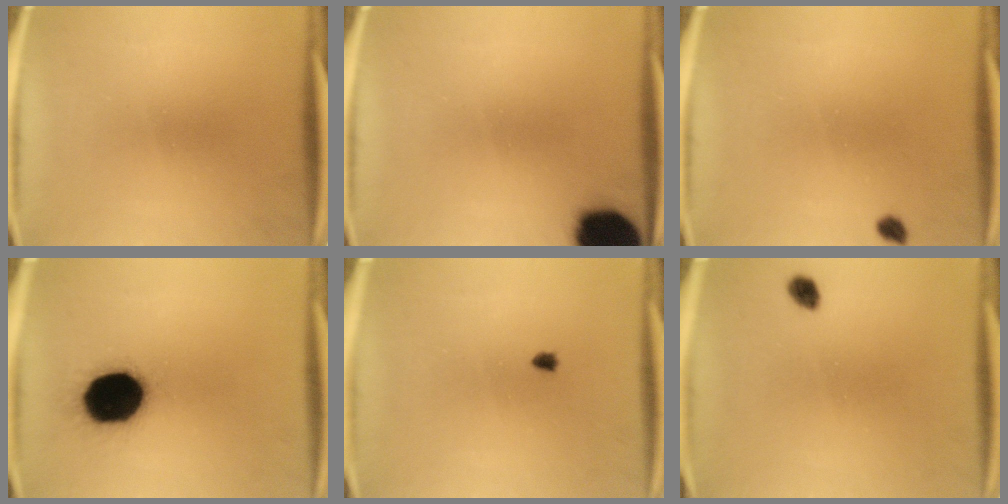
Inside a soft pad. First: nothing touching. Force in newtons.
{"total": 17.5}
{"total": 1.2}
{"total": 19.6}
{"total": 0.6}
{"total": 2.2}